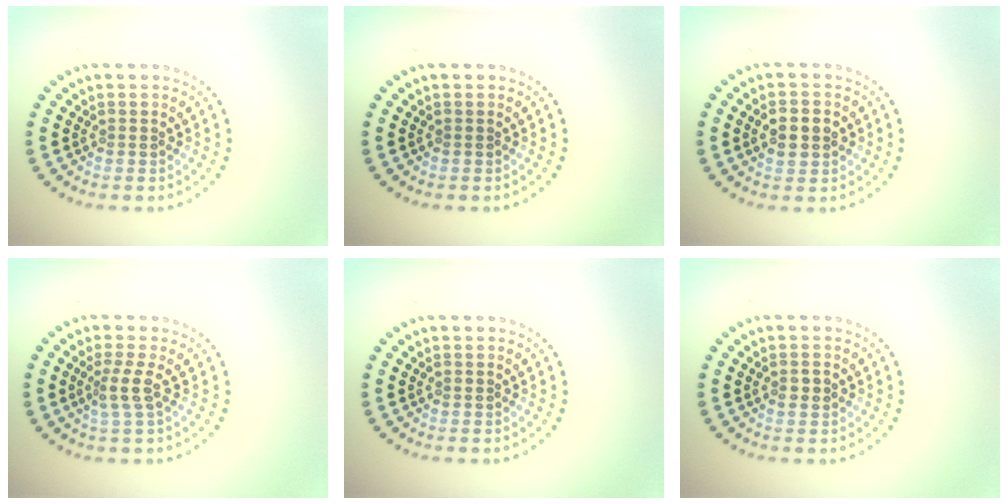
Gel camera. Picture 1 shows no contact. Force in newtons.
{"total": 0.0}
{"total": 3.0, "press": 3.0, "slide": 0.2}
{"total": 1.9, "press": 1.4, "slide": 1.3}
{"total": 0.0}
{"total": 1.0, "press": 1.0, "slide": 0.2}